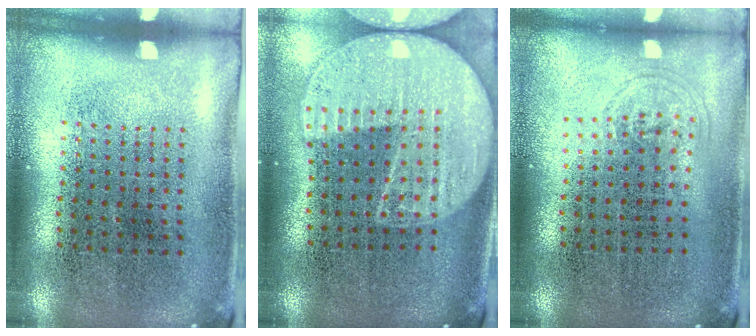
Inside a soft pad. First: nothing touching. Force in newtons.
{"total": 2.3, "press": 2.0, "slide": 1.1}
{"total": 0.6, "press": 0.5, "slide": 0.3}